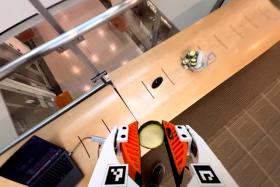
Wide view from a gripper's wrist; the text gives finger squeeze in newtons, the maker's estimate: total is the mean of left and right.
{"total": 10.2, "left": 10.6, "right": 9.7}